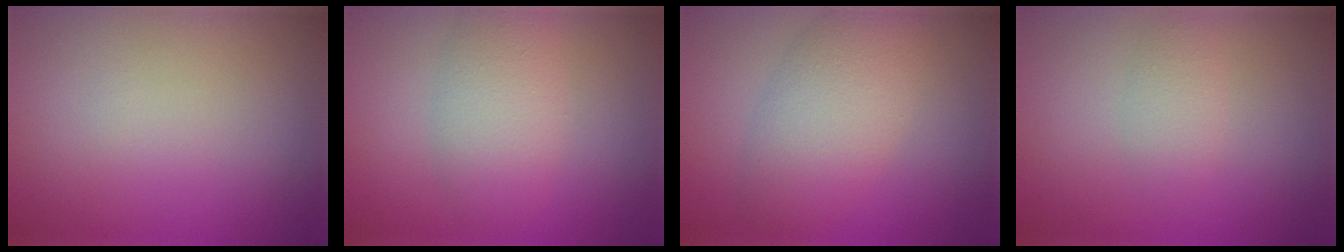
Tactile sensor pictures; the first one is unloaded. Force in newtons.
{"total": 4.2, "press": 4.2, "slide": 0.2}
{"total": 5.7, "press": 5.7, "slide": 0.1}
{"total": 1.5, "press": 1.5, "slide": 0.0}